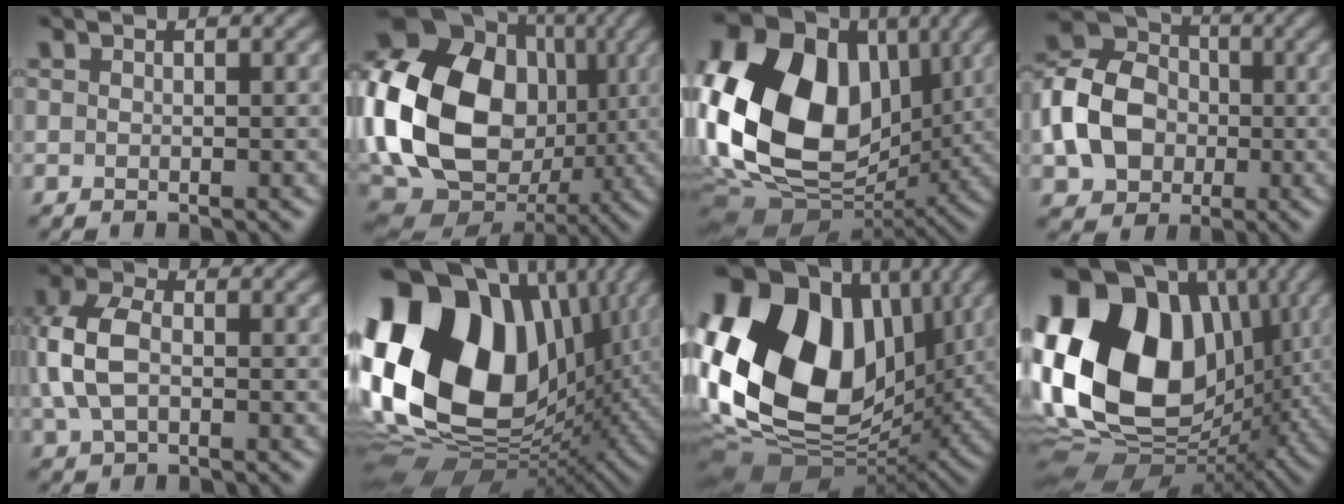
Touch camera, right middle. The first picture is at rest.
{"total": 17.8, "force": [0.6, 13.9, 11.1], "torque": [-0.250, 0.001, 0.003]}
{"total": 17.1, "force": [1.9, 12.4, 11.6], "torque": [-0.233, 0.011, 0.025]}
{"total": 7.8, "force": [-1.1, 6.3, 4.4], "torque": [-0.096, 0.017, -0.040]}
{"total": 5.3, "force": [0.1, 3.5, 3.9], "torque": [-0.094, 0.009, -0.005]}
{"total": 21.8, "force": [3.1, 15.4, 15.1], "torque": [-0.328, -0.001, 0.068]}
{"total": 19.3, "force": [3.1, 13.8, 13.1], "torque": [-0.292, 0.018, 0.053]}
{"total": 18.9, "force": [2.5, 13.6, 12.9], "torque": [-0.264, 0.011, 0.036]}